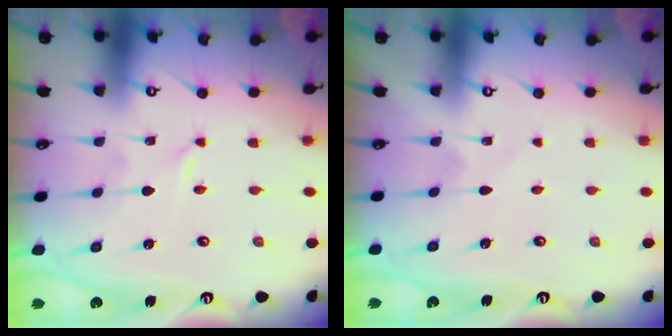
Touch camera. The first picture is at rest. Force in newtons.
{"total": 2.8, "press": 2.8, "slide": 0.3}